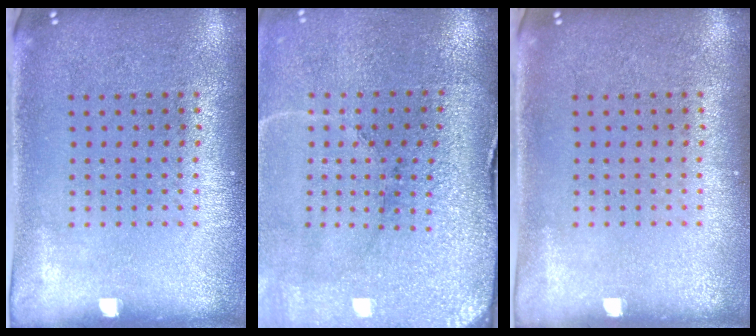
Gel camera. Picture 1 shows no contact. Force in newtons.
{"total": 3.5, "press": 3.5, "slide": 0.4}
{"total": 0.0}